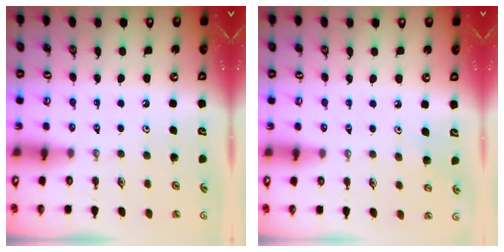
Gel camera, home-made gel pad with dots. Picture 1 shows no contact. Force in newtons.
{"total": 3.4, "press": 3.4, "slide": 0.4}